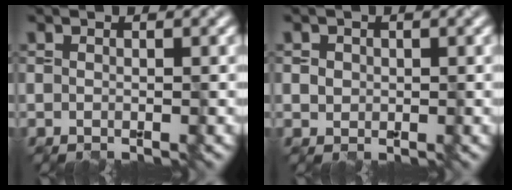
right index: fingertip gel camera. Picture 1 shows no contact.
{"total": 1.0, "force": [0.2, 1.0, 0.3], "torque": [0.001, -0.003, 0.006]}